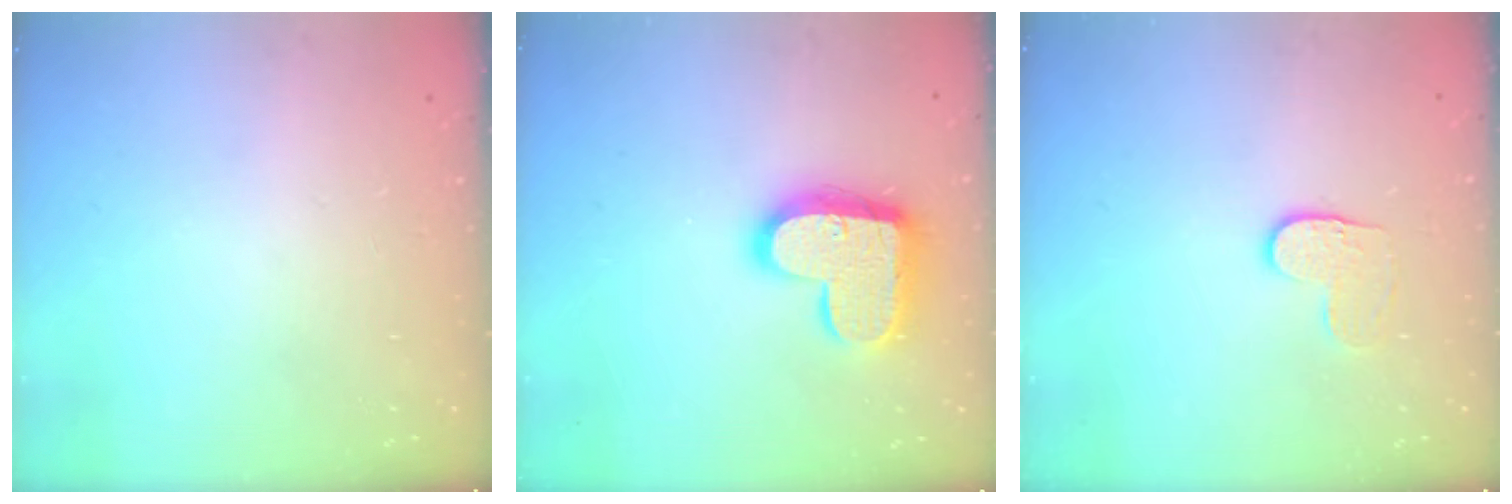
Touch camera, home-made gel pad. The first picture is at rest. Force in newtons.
{"total": 16.9, "press": 16.8, "slide": 1.1}
{"total": 4.3, "press": 4.3, "slide": 0.5}